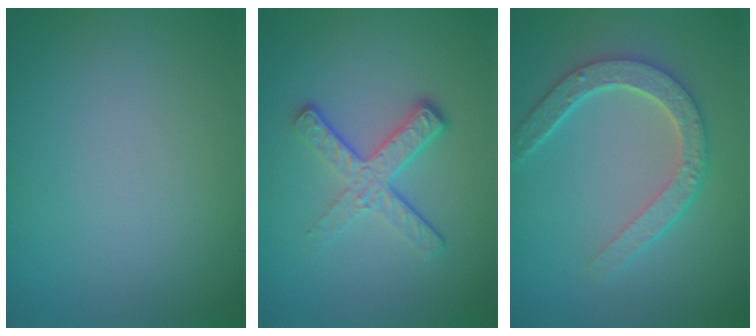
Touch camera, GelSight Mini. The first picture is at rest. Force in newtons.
{"total": 4.0, "press": 2.6, "slide": 3.1}
{"total": 4.5, "press": 3.6, "slide": 2.8}